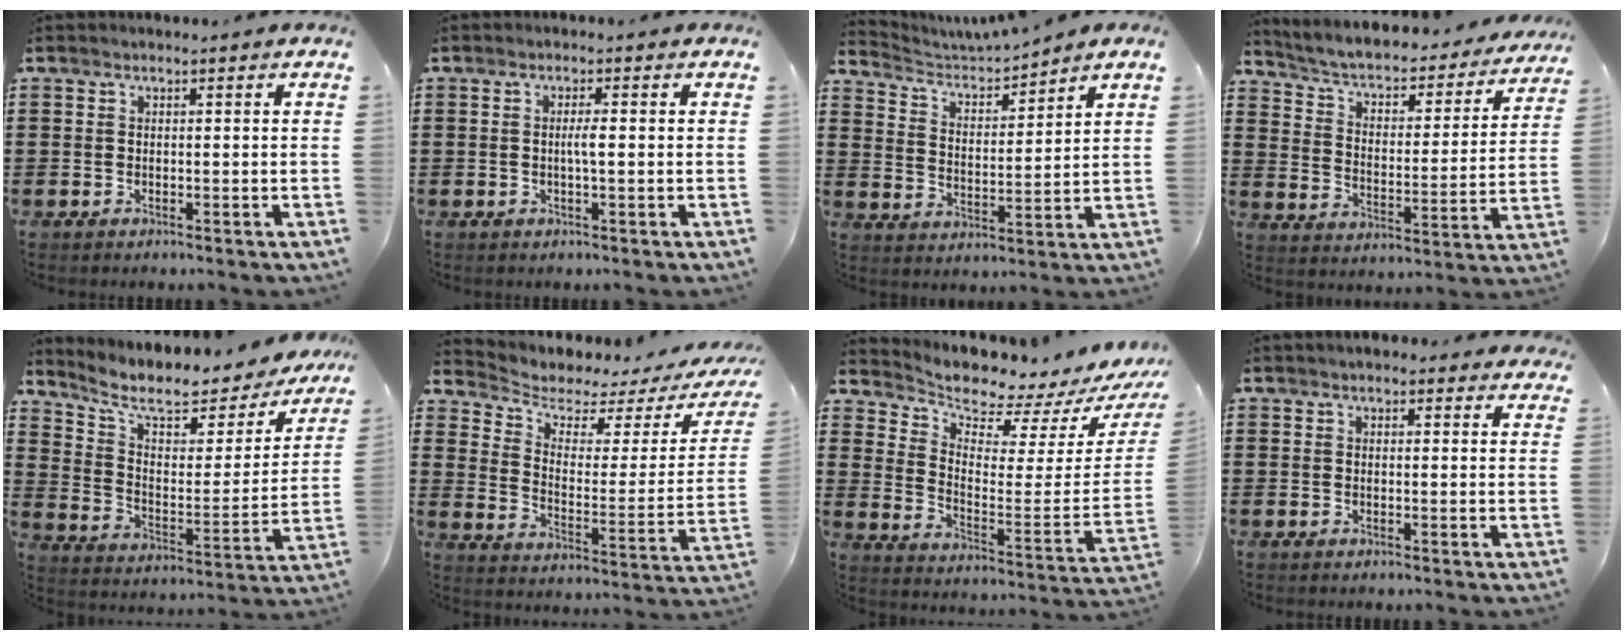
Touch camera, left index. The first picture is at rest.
{"total": 1.9, "force": [0.1, -0.1, 1.9], "torque": [-0.037, -0.005, 0.001]}
{"total": 4.2, "force": [4.1, 0.4, 0.9], "torque": [-0.042, -0.030, 0.067]}
{"total": 3.4, "force": [2.5, 1.1, 1.9], "torque": [-0.053, -0.028, 0.033]}
{"total": 8.1, "force": [6.2, 2.7, 4.5], "torque": [-0.102, -0.045, 0.101]}
{"total": 3.1, "force": [2.7, 1.1, 1.1], "torque": [-0.046, -0.025, 0.040]}
{"total": 5.0, "force": [4.8, 0.1, 1.3], "torque": [-0.052, -0.068, 0.078]}
{"total": 2.2, "force": [2.1, 0.5, 0.7], "torque": [-0.018, 0.000, 0.040]}